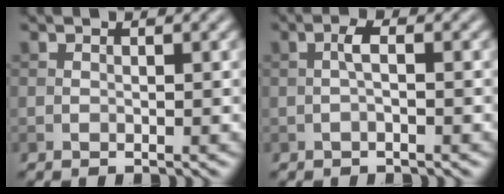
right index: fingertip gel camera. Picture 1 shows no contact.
{"total": 1.5, "force": [-0.2, 0.3, 1.4], "torque": [-0.030, 0.005, -0.007]}